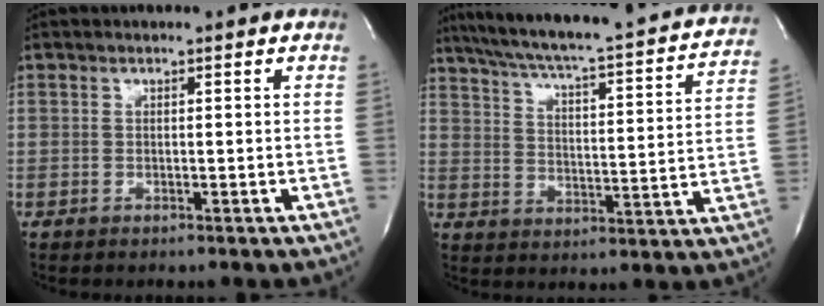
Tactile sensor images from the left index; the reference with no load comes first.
{"total": 27.6, "force": [24.5, 2.7, 12.4], "torque": [-0.197, -0.041, 0.312]}